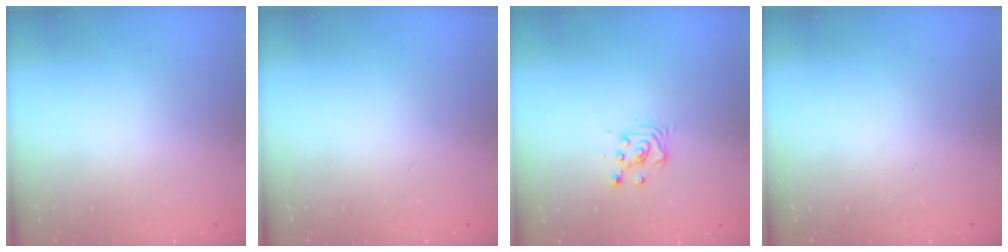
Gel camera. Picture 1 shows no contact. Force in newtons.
{"total": 0.0}
{"total": 3.7, "press": 3.7, "slide": 0.3}
{"total": 0.0}